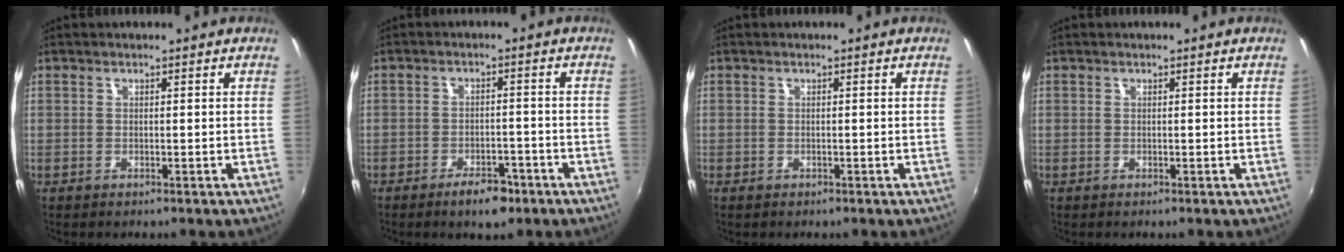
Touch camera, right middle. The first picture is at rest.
{"total": 5.5, "force": [-3.8, 2.2, 3.2], "torque": [-0.067, -0.001, -0.055]}
{"total": 0.6, "force": [-0.5, 0.3, 0.1], "torque": [-0.004, -0.004, -0.010]}
{"total": 0.0}